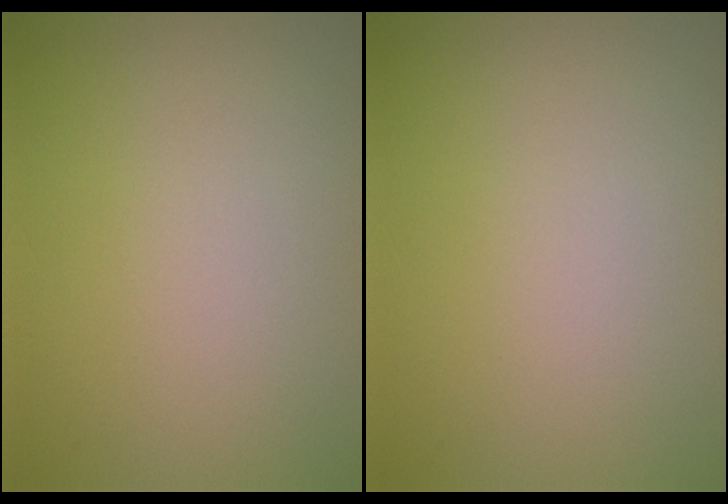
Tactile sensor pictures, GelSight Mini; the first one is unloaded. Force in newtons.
{"total": 0.0}